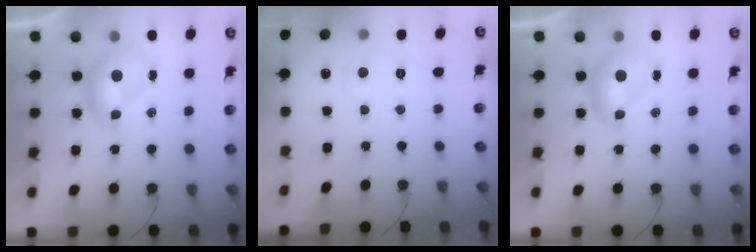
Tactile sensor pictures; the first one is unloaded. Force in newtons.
{"total": 0.6, "press": 0.3, "slide": 0.5}
{"total": 0.0}